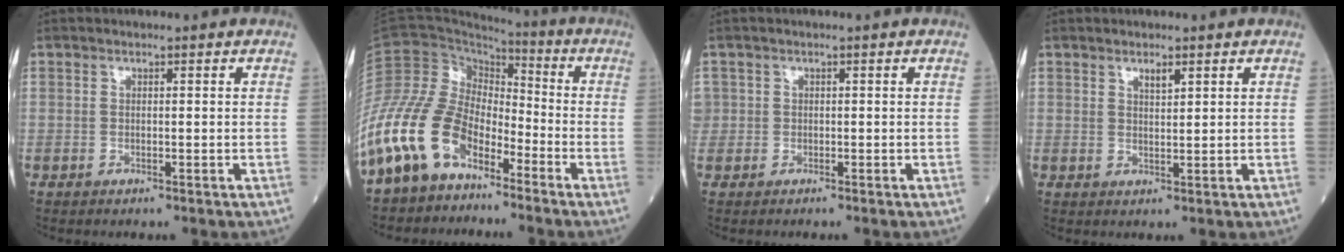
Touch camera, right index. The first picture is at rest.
{"total": 16.3, "force": [-10.8, 8.6, 8.7], "torque": [-0.208, 0.026, -0.214]}
{"total": 1.9, "force": [-0.2, 1.9, 0.3], "torque": [-0.008, 0.010, -0.004]}
{"total": 1.7, "force": [1.1, 0.3, 1.2], "torque": [-0.023, -0.002, 0.022]}